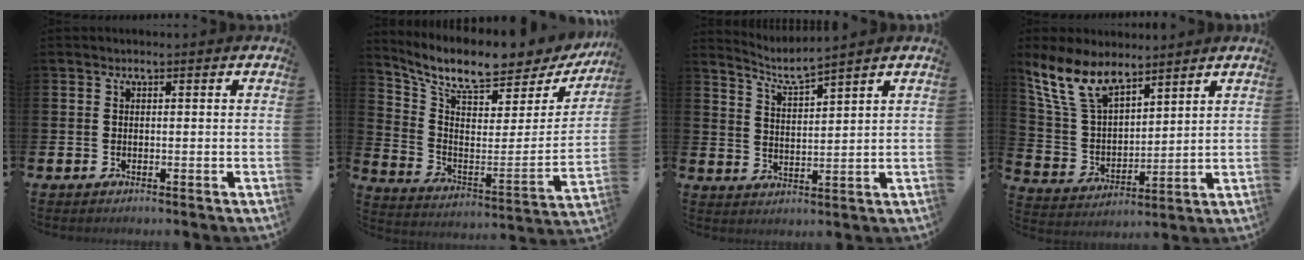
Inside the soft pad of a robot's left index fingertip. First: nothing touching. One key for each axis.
{"total": 8.8, "fx": 7.6, "fy": 2.2, "fz": 3.8, "tx": -0.097, "ty": -0.065, "tz": 0.123}
{"total": 4.1, "fx": 3.9, "fy": 0.0, "fz": 1.2, "tx": -0.040, "ty": -0.022, "tz": 0.066}
{"total": 10.0, "fx": 8.0, "fy": 4.2, "fz": 4.4, "tx": -0.125, "ty": -0.022, "tz": 0.151}